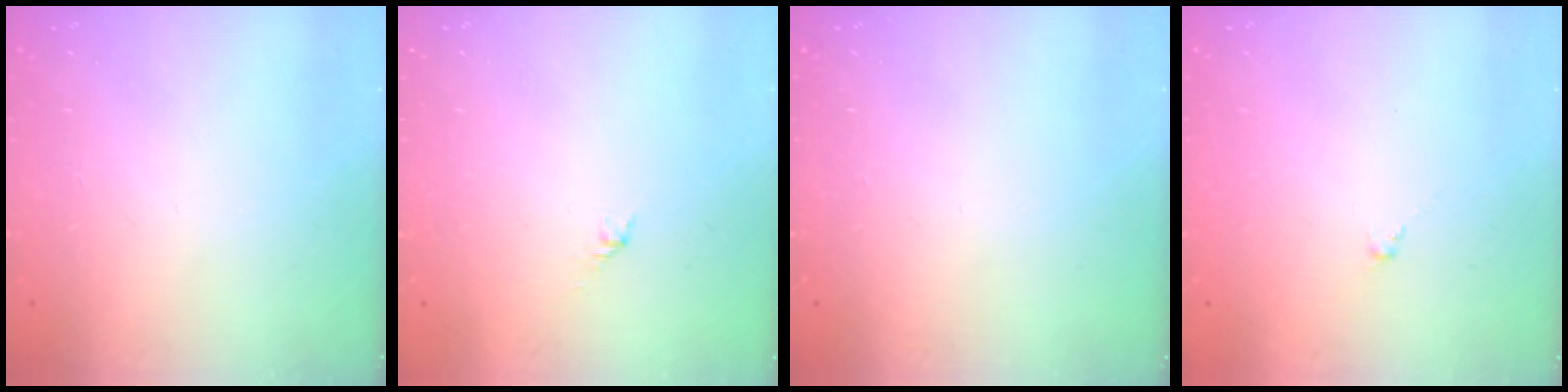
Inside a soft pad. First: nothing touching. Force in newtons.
{"total": 1.7, "press": 1.6, "slide": 0.7}
{"total": 0.0}
{"total": 0.0}